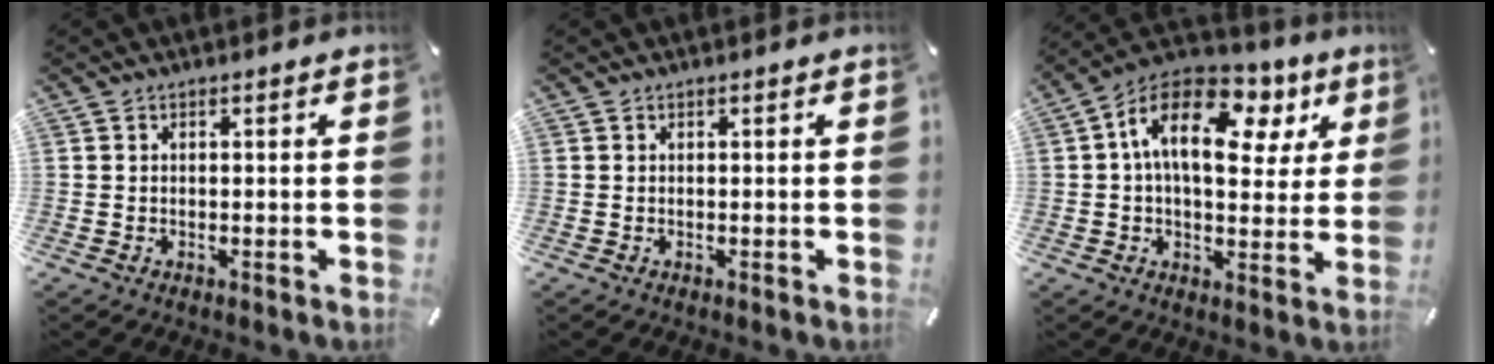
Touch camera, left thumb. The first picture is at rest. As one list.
[{"total": 0.0}, {"total": 17.3, "force": [6.0, 9.9, 12.8], "torque": [-0.215, -0.014, 0.103]}]